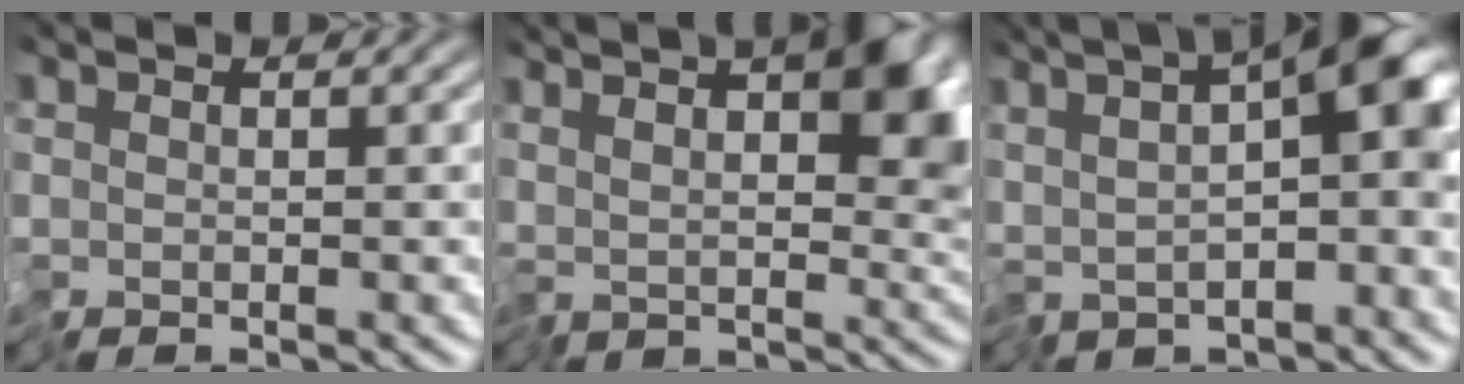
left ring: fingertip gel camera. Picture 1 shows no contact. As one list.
[{"total": 10.2, "force": [4.1, 4.2, 8.3], "torque": [-0.134, 0.004, 0.081]}, {"total": 11.2, "force": [1.8, 4.1, 10.3], "torque": [-0.163, 0.008, 0.035]}]